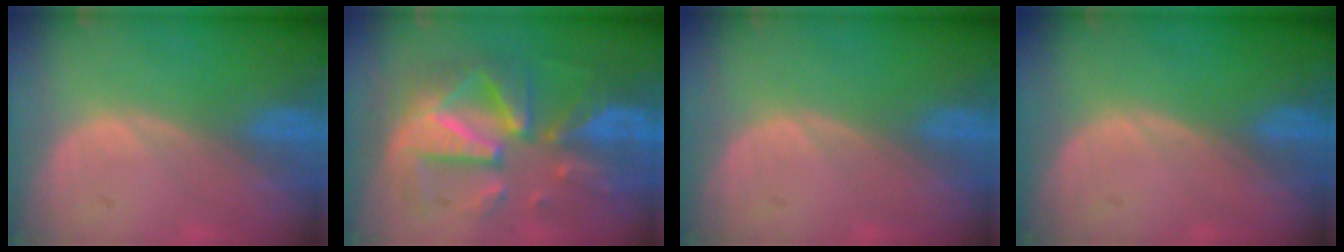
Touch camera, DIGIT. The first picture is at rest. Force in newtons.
{"total": 12.4, "press": 12.4, "slide": 1.2}
{"total": 0.0}
{"total": 0.0}